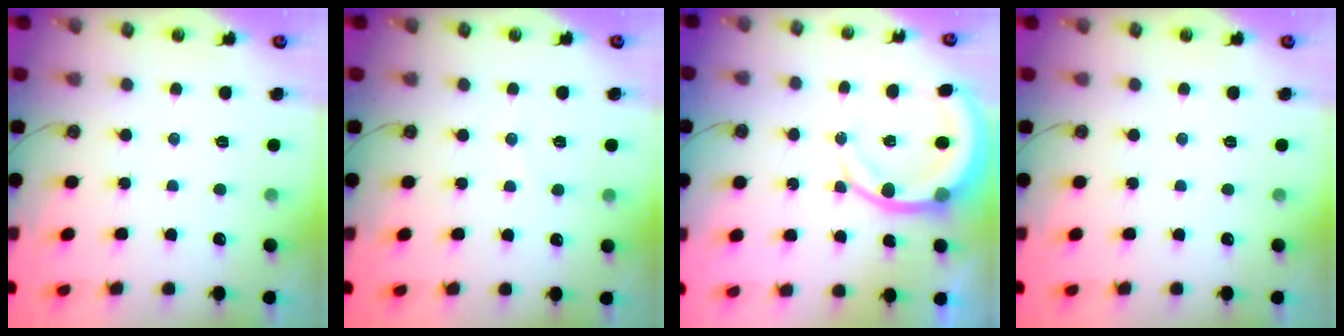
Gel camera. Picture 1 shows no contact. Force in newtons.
{"total": 4.6, "press": 4.6, "slide": 0.4}
{"total": 10.7, "press": 10.5, "slide": 2.4}
{"total": 0.0}